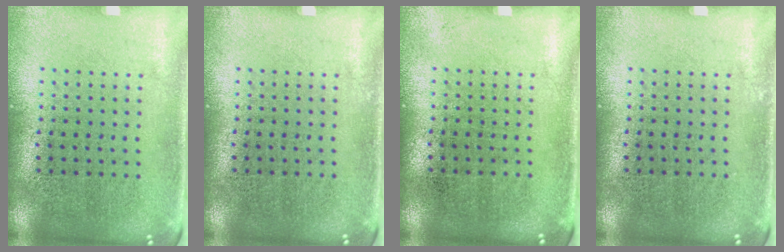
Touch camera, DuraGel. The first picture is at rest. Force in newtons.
{"total": 0.0}
{"total": 0.0}
{"total": 0.0}